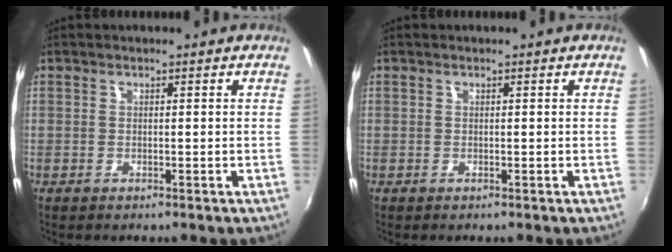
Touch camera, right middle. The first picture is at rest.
{"total": 0.0}